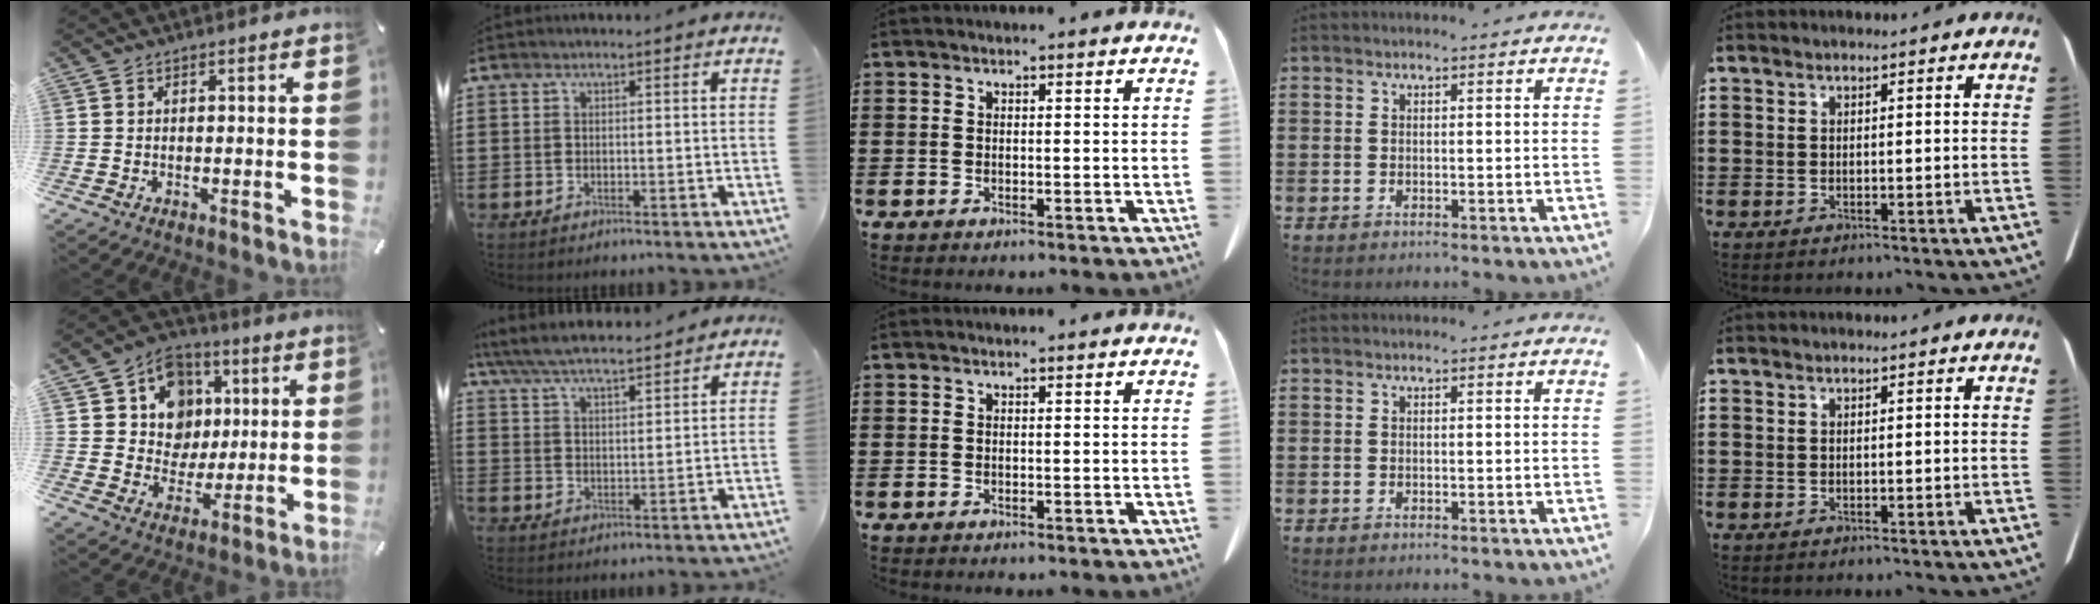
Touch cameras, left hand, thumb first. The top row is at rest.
{"thumb": {"total": 13.0, "force": [3.0, 12.1, 3.7], "torque": [-0.055, -0.017, 0.065]}, "index": {"total": 5.9, "force": [5.4, 0.8, 2.1], "torque": [-0.062, -0.021, 0.096]}}